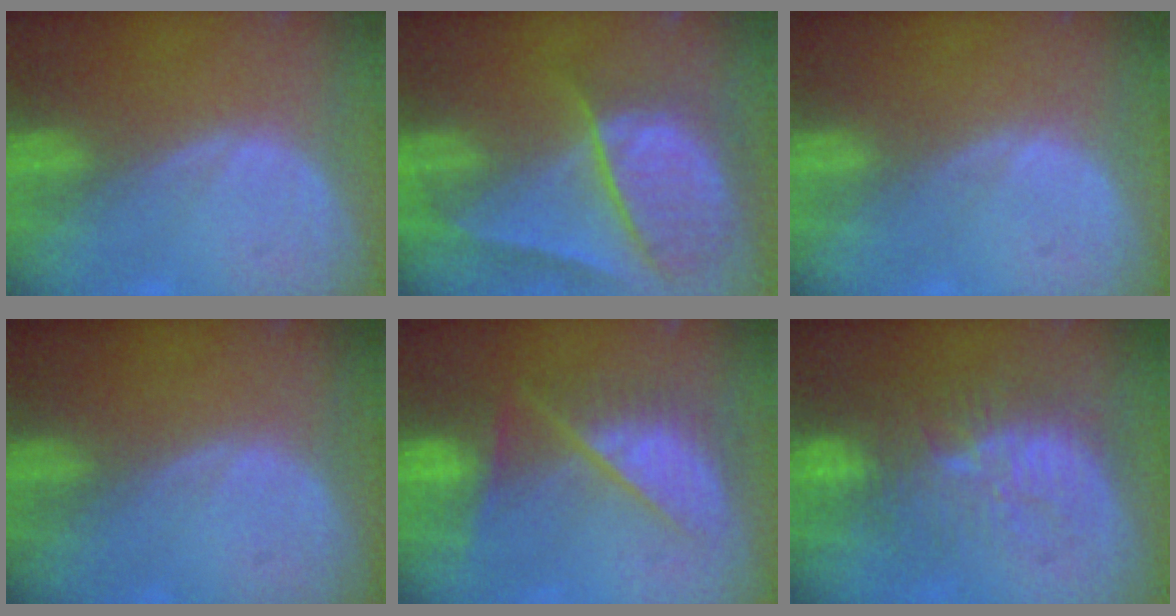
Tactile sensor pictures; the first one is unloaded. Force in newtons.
{"total": 10.0, "press": 8.4, "slide": 5.5}
{"total": 0.0}
{"total": 0.0}
{"total": 8.2, "press": 8.2, "slide": 0.6}
{"total": 9.4, "press": 9.2, "slide": 2.0}